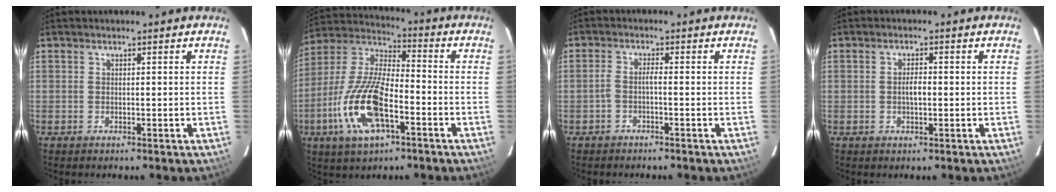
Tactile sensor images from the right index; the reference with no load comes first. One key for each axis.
{"total": 17.2, "fx": -6.7, "fy": 6.8, "fz": 14.3, "tx": -0.308, "ty": -0.010, "tz": -0.131}
{"total": 1.8, "fx": -1.1, "fy": 0.1, "fz": 1.4, "tx": -0.032, "ty": 0.005, "tz": -0.022}
{"total": 2.3, "fx": -0.2, "fy": 0.9, "fz": 2.1, "tx": -0.039, "ty": 0.003, "tz": -0.004}